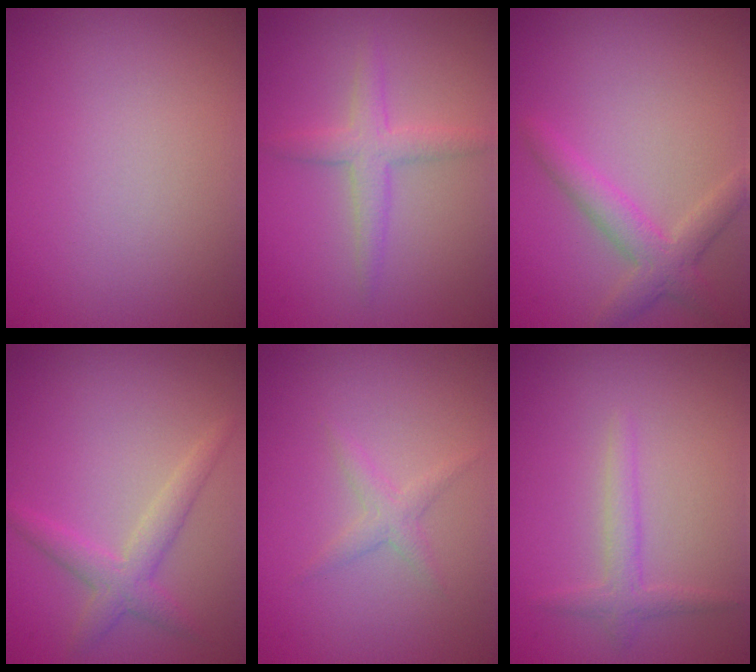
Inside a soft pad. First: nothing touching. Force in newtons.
{"total": 2.4, "press": 2.4, "slide": 0.0}
{"total": 3.0, "press": 3.0, "slide": 0.1}
{"total": 2.5, "press": 2.5, "slide": 0.0}
{"total": 1.3, "press": 1.3, "slide": 0.1}
{"total": 1.8, "press": 1.8, "slide": 0.1}